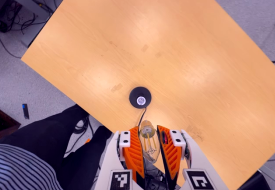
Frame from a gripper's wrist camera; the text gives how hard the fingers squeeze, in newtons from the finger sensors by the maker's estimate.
{"total": 23.5, "left": 25.8, "right": 21.2}